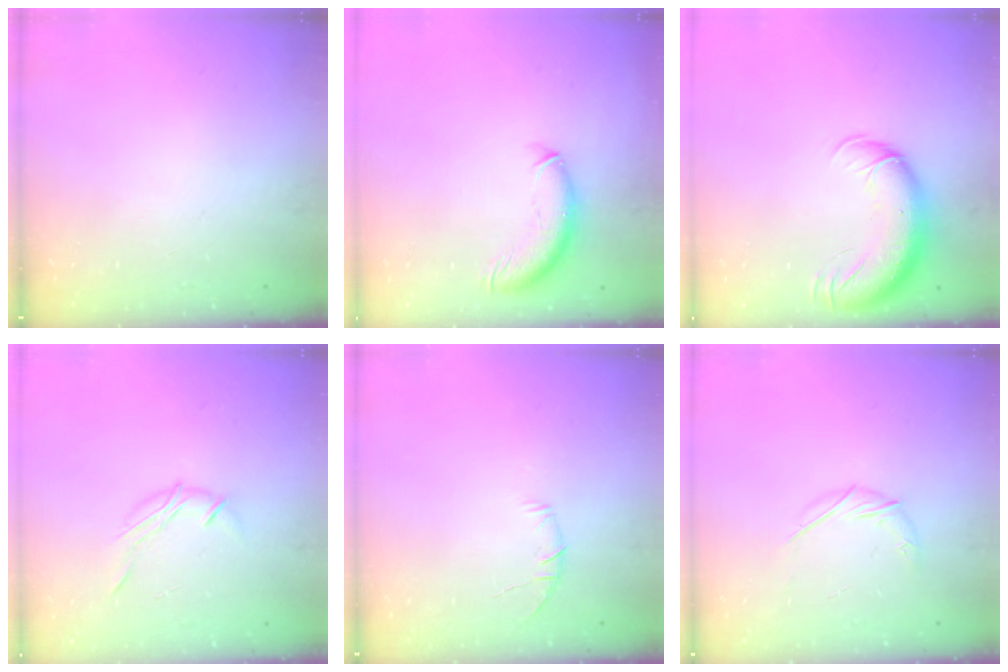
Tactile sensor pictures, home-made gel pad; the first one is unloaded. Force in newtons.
{"total": 10.5, "press": 10.3, "slide": 2.0}
{"total": 13.9, "press": 13.5, "slide": 3.1}
{"total": 7.2, "press": 7.1, "slide": 1.3}
{"total": 6.4, "press": 6.2, "slide": 1.6}
{"total": 7.3, "press": 7.2, "slide": 1.4}